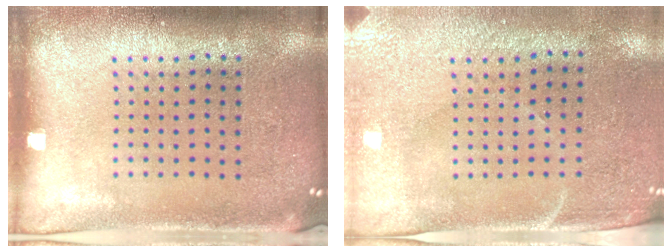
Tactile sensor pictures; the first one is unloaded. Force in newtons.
{"total": 2.9, "press": 2.5, "slide": 1.5}